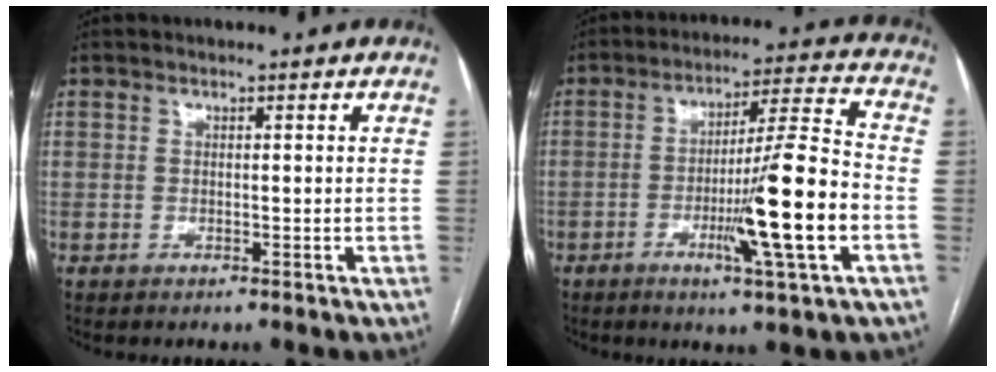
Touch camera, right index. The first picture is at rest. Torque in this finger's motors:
{"motor_torque": [2.14, 0.00, 1.05, 0.21]}